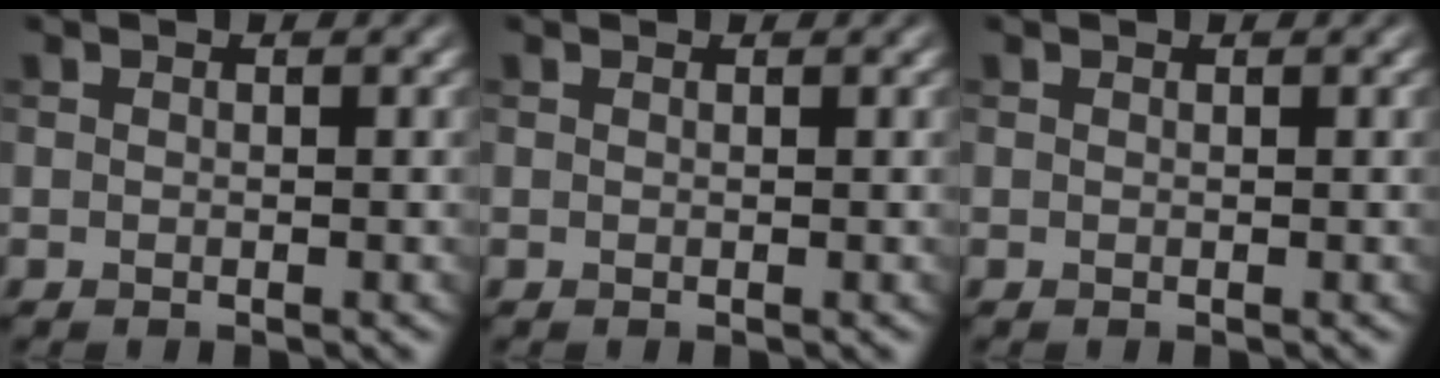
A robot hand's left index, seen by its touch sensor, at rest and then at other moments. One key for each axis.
{"total": 0.5, "fx": 0.5, "fy": 0.0, "fz": 0.0, "tx": -0.002, "ty": 0.000, "tz": 0.005}
{"total": 0.0}